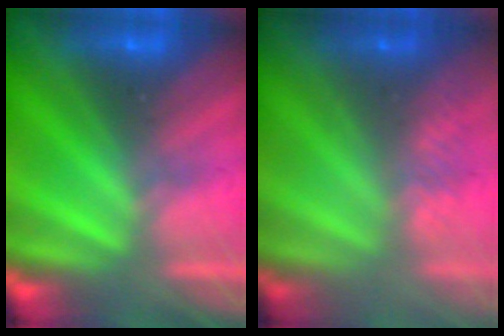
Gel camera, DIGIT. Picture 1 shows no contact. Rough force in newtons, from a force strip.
{"total": 2.6}